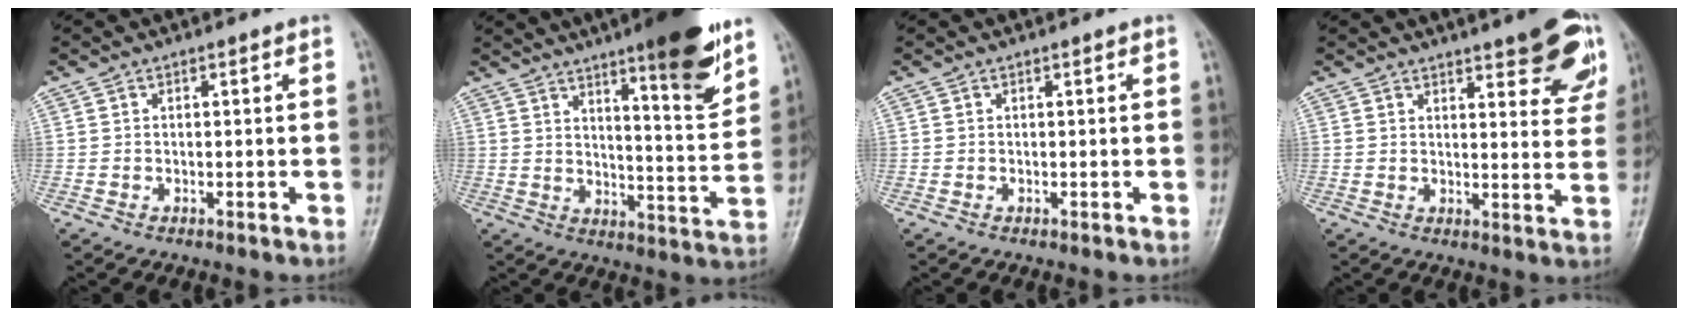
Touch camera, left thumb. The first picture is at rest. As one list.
[{"total": 15.3, "force": [9.7, 2.5, 11.5], "torque": [-0.142, -0.062, 0.145]}, {"total": 0.0}, {"total": 12.0, "force": [7.2, 3.7, 8.8], "torque": [-0.076, -0.035, 0.086]}]